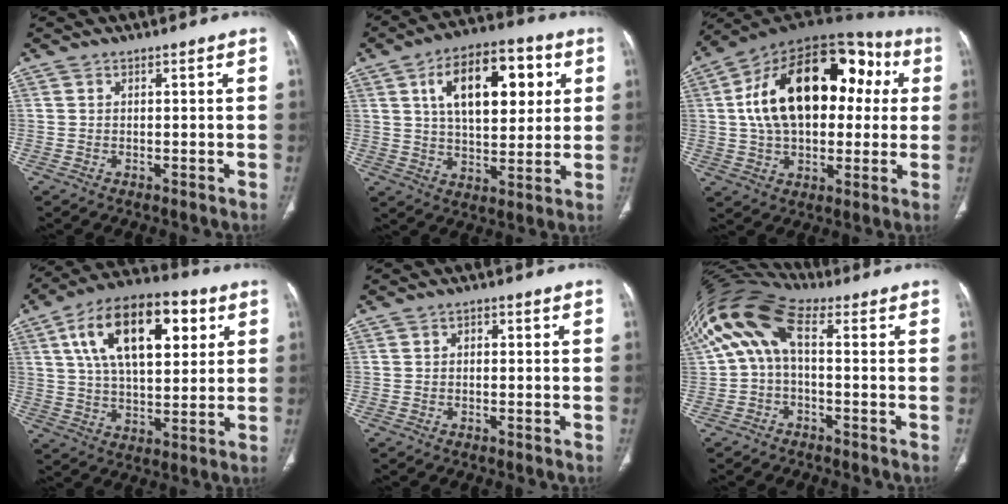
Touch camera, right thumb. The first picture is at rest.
{"total": 18.2, "force": [5.8, 9.5, 14.4], "torque": [-0.189, -0.001, 0.091]}
{"total": 26.7, "force": [4.6, 16.0, 20.9], "torque": [-0.323, 0.044, 0.068]}
{"total": 21.5, "force": [7.5, 10.8, 17.0], "torque": [-0.261, 0.000, 0.119]}
{"total": 1.2, "force": [0.1, 0.9, 0.8], "torque": [-0.007, 0.005, -0.002]}
{"total": 11.7, "force": [1.2, 5.7, 10.2], "torque": [-0.210, 0.047, 0.013]}